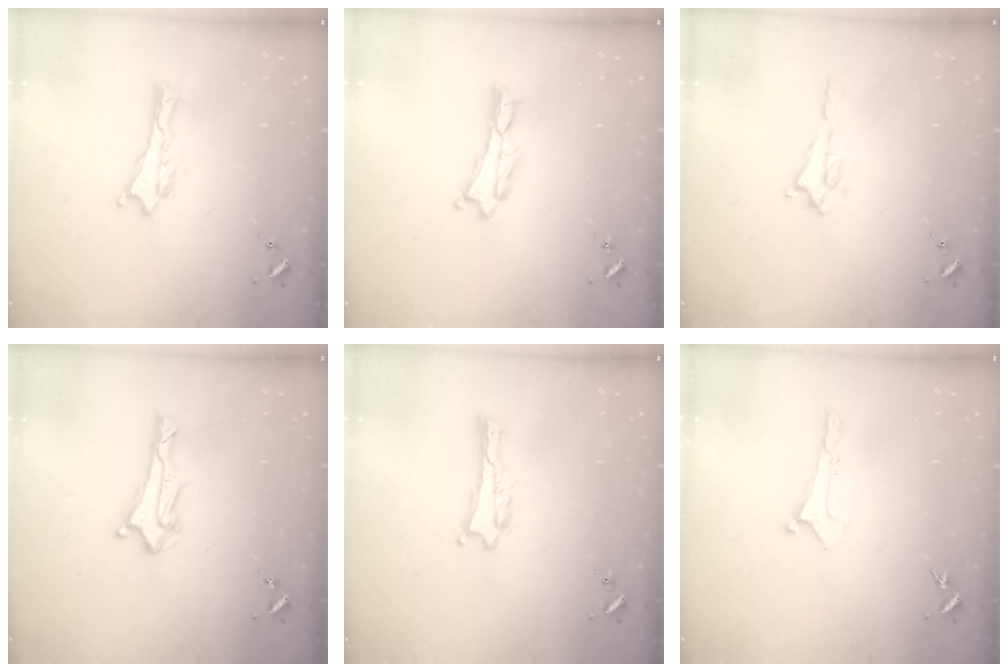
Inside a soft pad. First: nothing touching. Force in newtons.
{"total": 0.0}
{"total": 0.7, "press": 0.7, "slide": 0.2}
{"total": 2.9, "press": 2.8, "slide": 0.7}
{"total": 0.0}
{"total": 0.0}